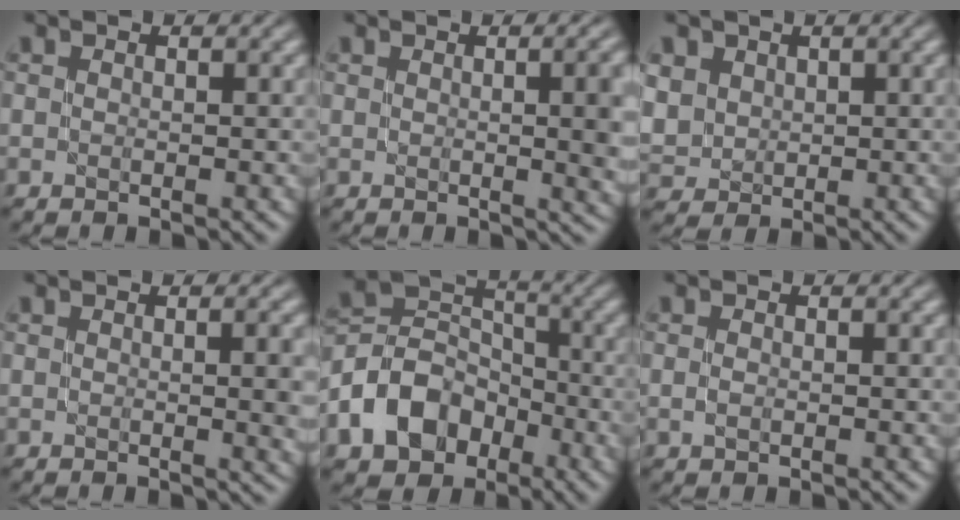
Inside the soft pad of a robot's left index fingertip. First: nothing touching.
{"total": 4.8, "force": [0.3, 1.4, 4.5], "torque": [-0.046, 0.003, 0.008]}
{"total": 4.5, "force": [1.4, 3.9, 1.9], "torque": [-0.078, 0.015, 0.039]}
{"total": 2.9, "force": [0.2, 0.7, 2.8], "torque": [-0.037, 0.002, 0.004]}
{"total": 8.1, "force": [-4.0, 5.9, 3.9], "torque": [-0.071, 0.007, -0.087]}
{"total": 0.5, "force": [-0.1, 0.3, 0.4], "torque": [-0.013, 0.001, -0.002]}